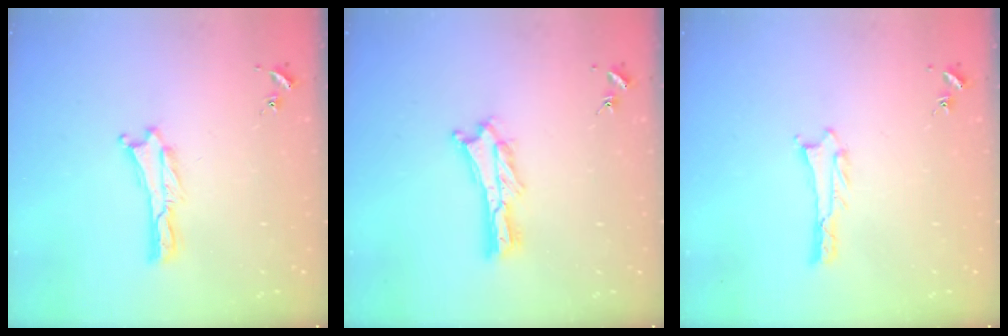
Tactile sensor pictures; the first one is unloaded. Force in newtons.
{"total": 2.3, "press": 2.3, "slide": 0.3}
{"total": 0.8, "press": 0.8, "slide": 0.1}